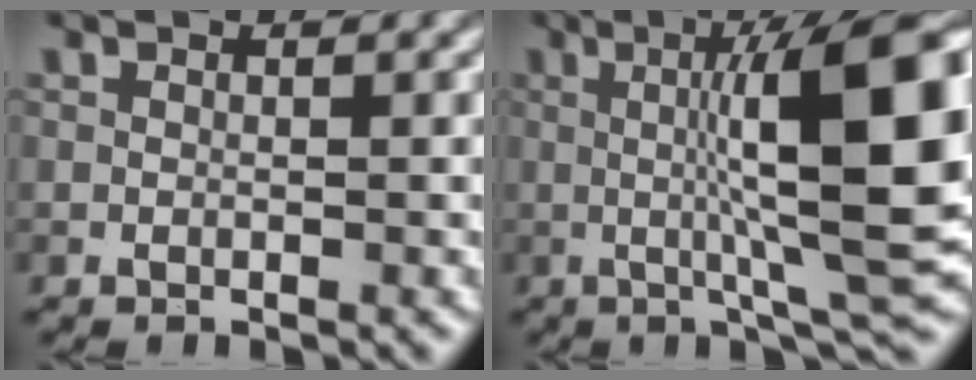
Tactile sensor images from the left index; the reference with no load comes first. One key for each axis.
{"total": 13.2, "fx": 1.1, "fy": 2.8, "fz": 12.9, "tx": -0.182, "ty": 0.007, "tz": 0.017}